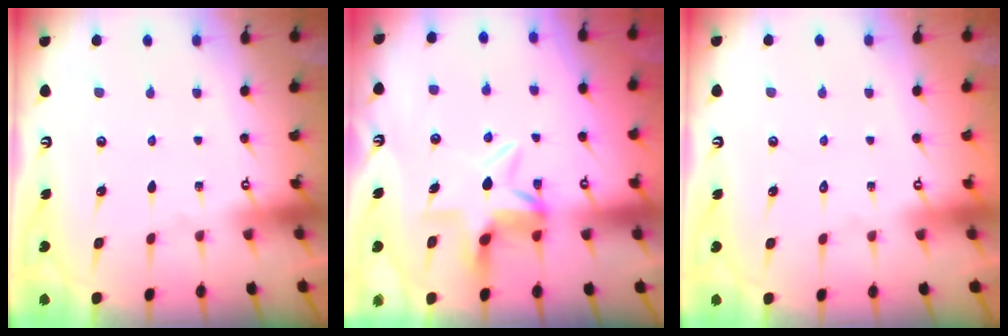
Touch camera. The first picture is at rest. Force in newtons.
{"total": 6.7, "press": 6.7, "slide": 0.5}
{"total": 1.6, "press": 1.6, "slide": 0.1}